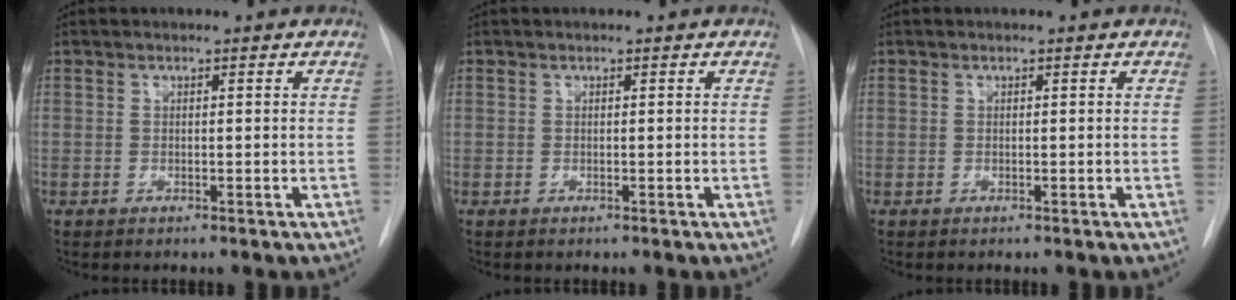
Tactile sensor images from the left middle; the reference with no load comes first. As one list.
[{"total": 0.0}, {"total": 0.0}]